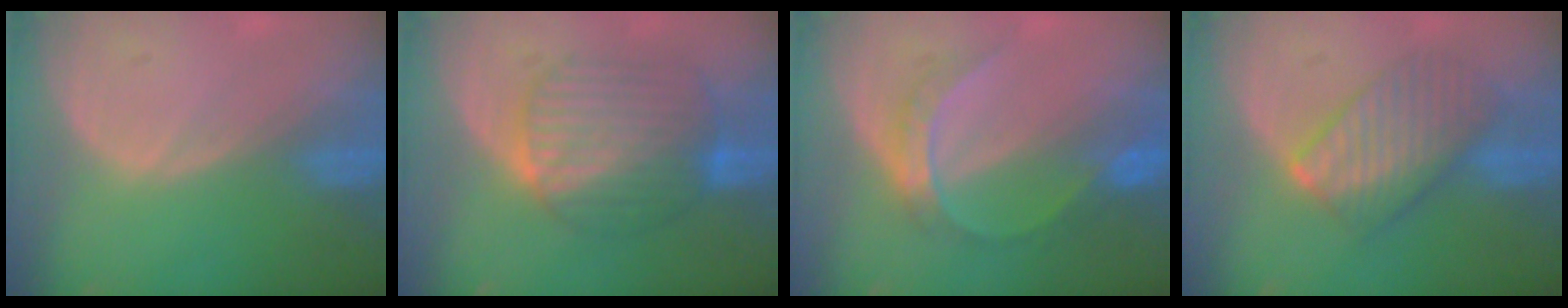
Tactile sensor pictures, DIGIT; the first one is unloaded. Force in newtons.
{"total": 9.3, "press": 9.3, "slide": 0.6}
{"total": 6.7, "press": 5.7, "slide": 3.4}
{"total": 7.9, "press": 7.9, "slide": 0.3}